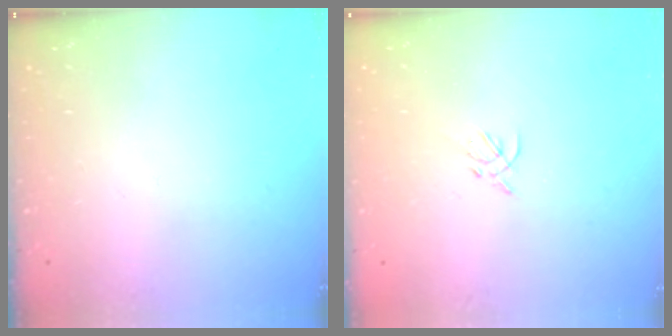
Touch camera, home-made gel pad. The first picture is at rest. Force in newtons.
{"total": 1.4, "press": 1.3, "slide": 0.5}